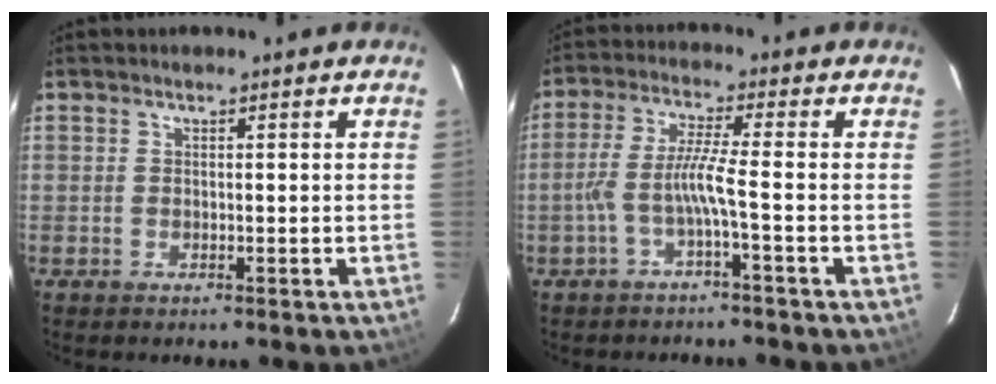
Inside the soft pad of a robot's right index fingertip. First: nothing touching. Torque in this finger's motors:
{"motor_torque": [1.13, -0.43, 0.69, 0.19]}